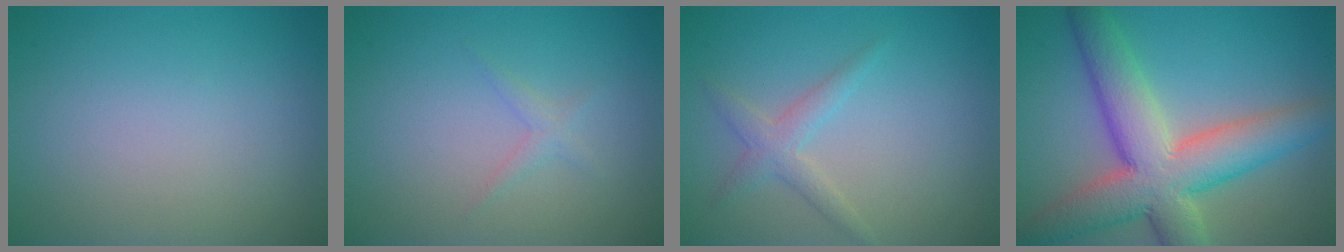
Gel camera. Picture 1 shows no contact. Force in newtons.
{"total": 1.0, "press": 1.0, "slide": 0.0}
{"total": 2.1, "press": 2.1, "slide": 0.1}
{"total": 9.8, "press": 9.7, "slide": 0.7}